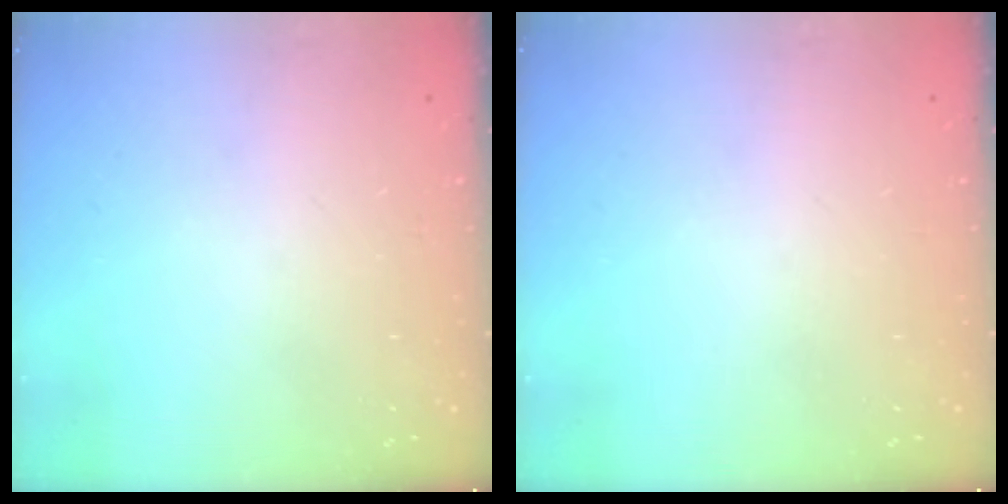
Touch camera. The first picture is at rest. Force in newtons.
{"total": 0.0}